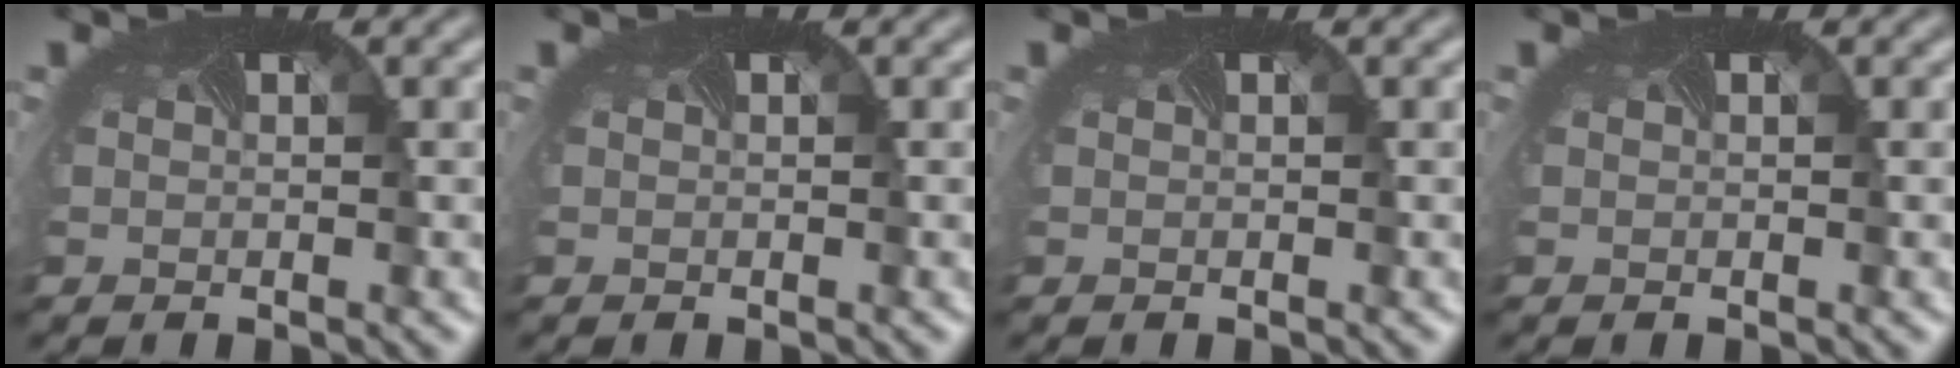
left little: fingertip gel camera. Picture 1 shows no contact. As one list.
[{"total": 0.0}, {"total": 0.0}, {"total": 0.0}]